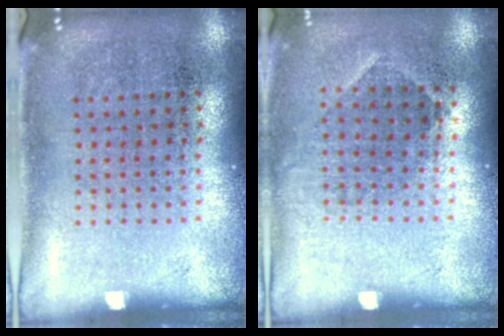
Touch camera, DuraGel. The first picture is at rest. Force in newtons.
{"total": 0.8, "press": 0.7, "slide": 0.5}